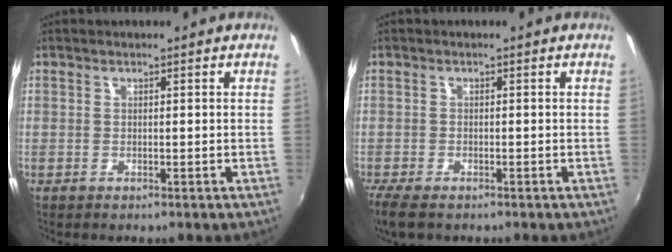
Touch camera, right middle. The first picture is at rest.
{"total": 4.7, "force": [-3.5, 1.4, 2.7], "torque": [-0.066, -0.023, -0.067]}